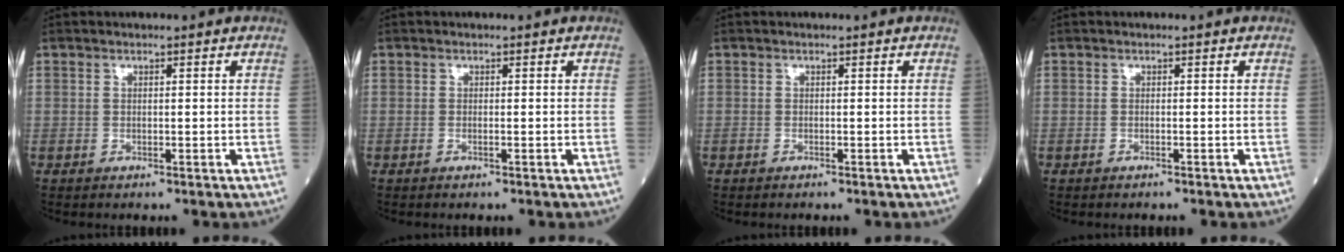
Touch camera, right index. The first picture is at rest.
{"total": 0.0}
{"total": 0.5, "force": [-0.5, 0.1, 0.2], "torque": [-0.005, 0.000, -0.008]}
{"total": 0.0}